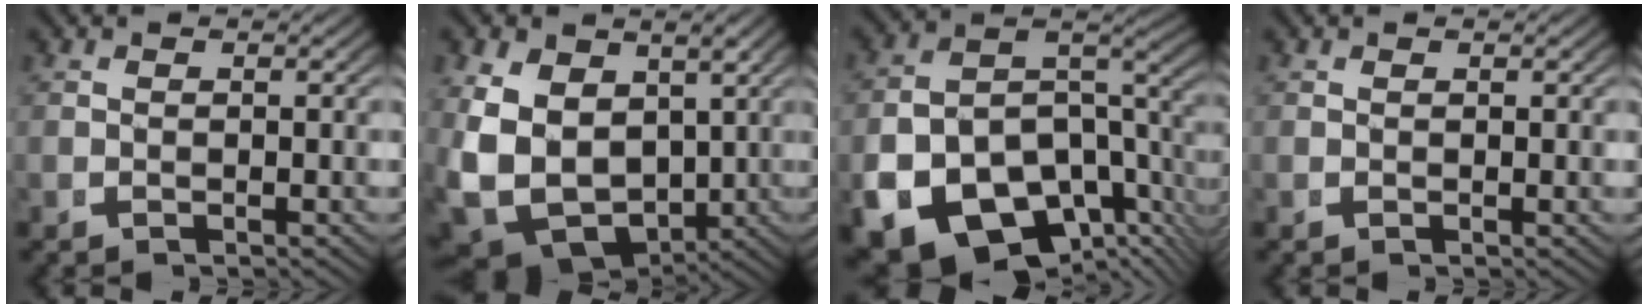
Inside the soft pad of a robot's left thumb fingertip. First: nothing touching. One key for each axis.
{"total": 13.4, "fx": -1.6, "fy": 10.4, "fz": 8.3, "tx": -0.232, "ty": -0.075, "tz": 0.003}
{"total": 18.0, "fx": -6.9, "fy": 13.2, "fz": 10.2, "tx": -0.220, "ty": -0.061, "tz": -0.101}
{"total": 0.0}